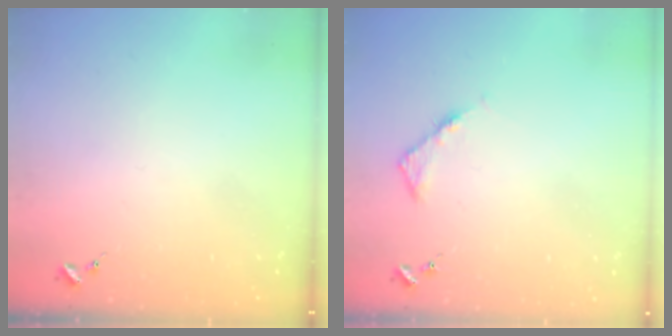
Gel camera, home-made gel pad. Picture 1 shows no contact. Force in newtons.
{"total": 4.1, "press": 4.0, "slide": 0.5}